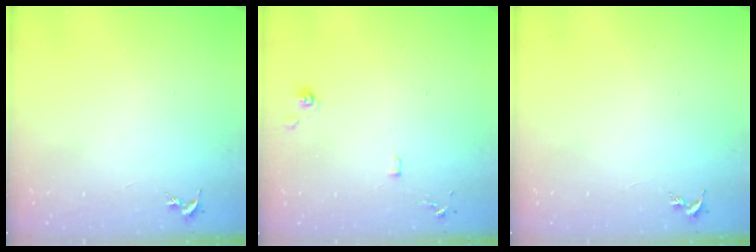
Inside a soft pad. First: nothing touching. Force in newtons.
{"total": 6.5, "press": 6.4, "slide": 0.6}
{"total": 0.0}